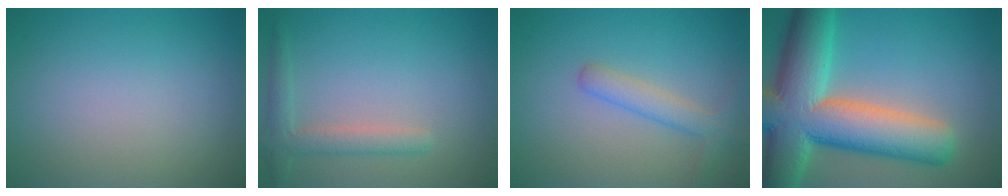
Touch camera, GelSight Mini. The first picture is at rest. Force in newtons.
{"total": 2.6, "press": 2.5, "slide": 0.2}
{"total": 2.6, "press": 2.6, "slide": 0.1}
{"total": 14.1, "press": 14.1, "slide": 0.9}